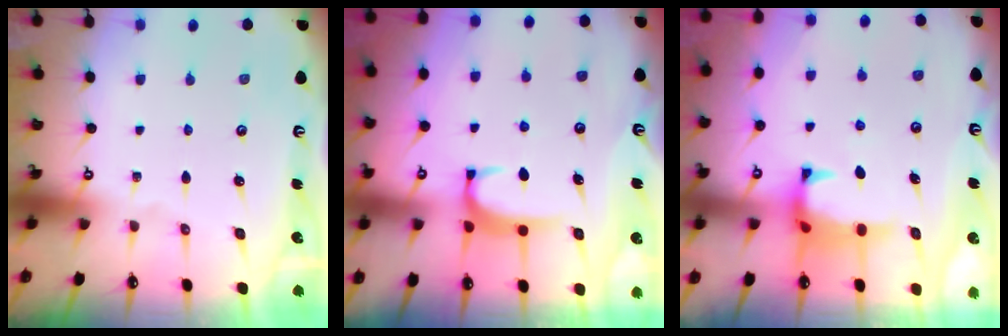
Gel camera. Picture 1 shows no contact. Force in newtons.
{"total": 1.7, "press": 1.6, "slide": 0.5}
{"total": 0.8, "press": 0.2, "slide": 0.8}